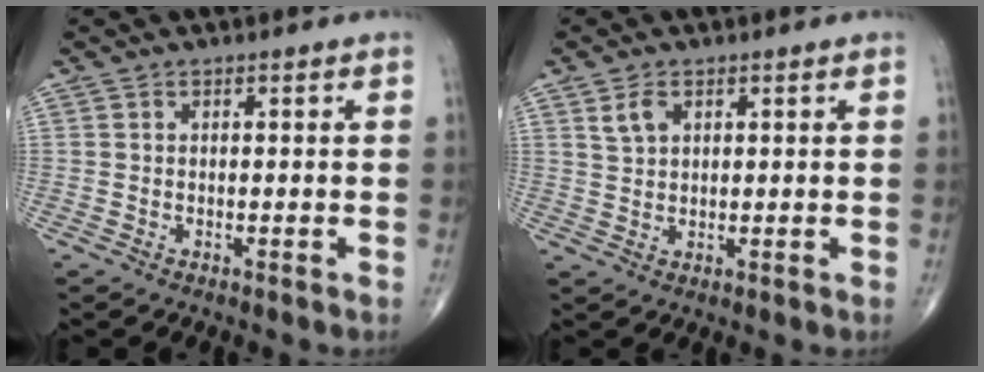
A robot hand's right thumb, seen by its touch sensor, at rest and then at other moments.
{"total": 3.1, "force": [1.5, 1.9, 1.9], "torque": [-0.032, -0.003, 0.034]}